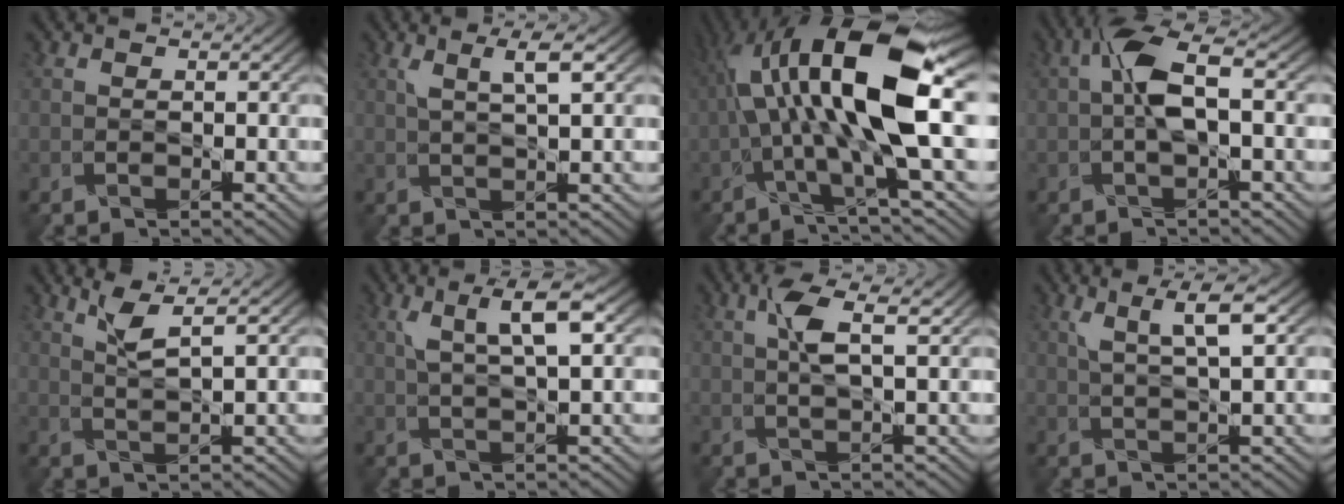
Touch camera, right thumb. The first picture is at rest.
{"total": 3.0, "force": [1.7, 0.2, 2.4], "torque": [-0.040, 0.008, 0.033]}
{"total": 15.9, "force": [2.2, 4.6, 15.1], "torque": [-0.278, 0.020, 0.029]}
{"total": 4.8, "force": [0.4, 1.5, 4.6], "torque": [-0.098, 0.016, 0.000]}
{"total": 2.9, "force": [2.1, -0.1, 1.9], "torque": [-0.044, 0.005, 0.045]}
{"total": 5.0, "force": [2.2, 0.8, 4.4], "torque": [-0.079, 0.011, 0.044]}
{"total": 3.1, "force": [1.5, 0.2, 2.8], "torque": [-0.059, 0.009, 0.028]}
{"total": 4.2, "force": [2.3, 0.5, 3.5], "torque": [-0.066, 0.007, 0.045]}